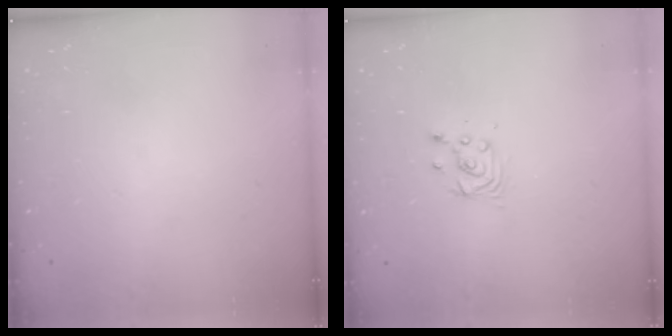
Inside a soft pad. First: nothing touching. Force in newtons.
{"total": 3.4, "press": 3.4, "slide": 0.4}